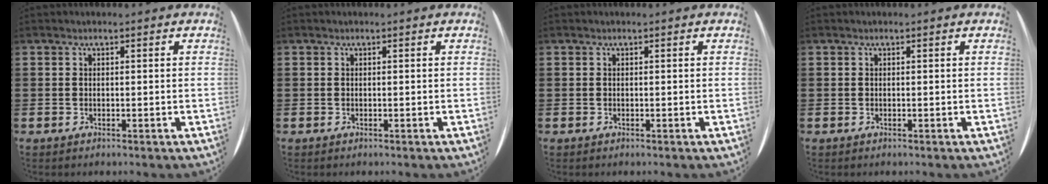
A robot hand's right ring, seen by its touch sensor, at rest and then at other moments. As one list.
[{"total": 0.0}, {"total": 0.0}, {"total": 0.0}]